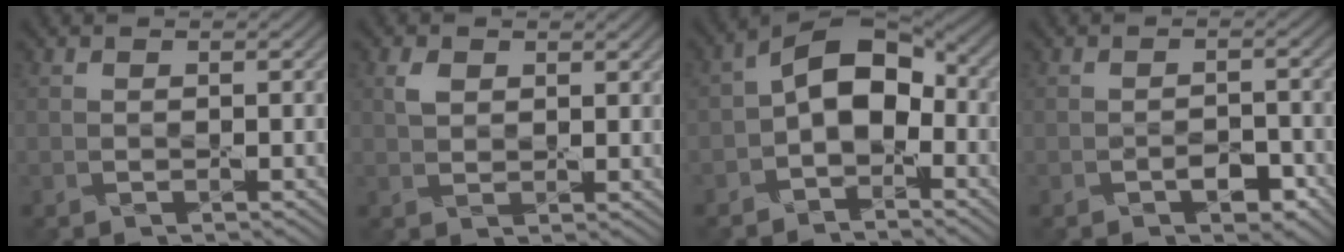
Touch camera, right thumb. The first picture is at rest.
{"total": 2.5, "force": [1.2, 1.7, 1.5], "torque": [-0.036, 0.001, 0.024]}
{"total": 8.0, "force": [-1.5, 5.0, 6.1], "torque": [-0.102, 0.012, -0.041]}
{"total": 2.6, "force": [-1.3, 1.4, 1.8], "torque": [-0.029, 0.000, -0.019]}